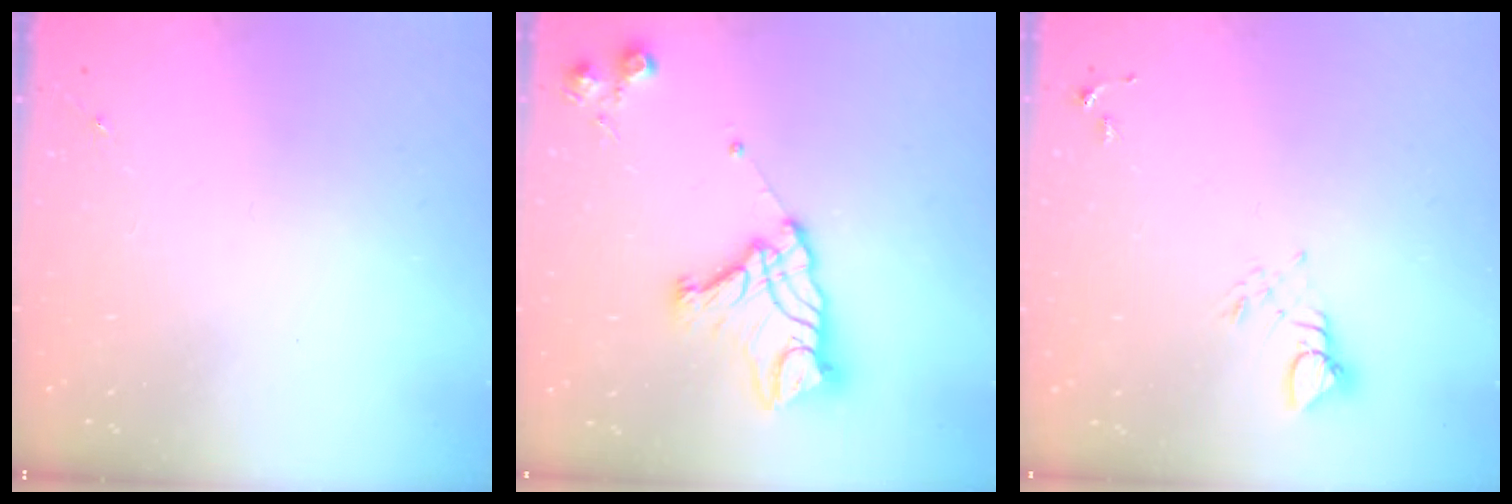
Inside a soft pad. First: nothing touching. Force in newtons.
{"total": 15.7, "press": 15.6, "slide": 1.3}
{"total": 3.8, "press": 3.8, "slide": 0.3}